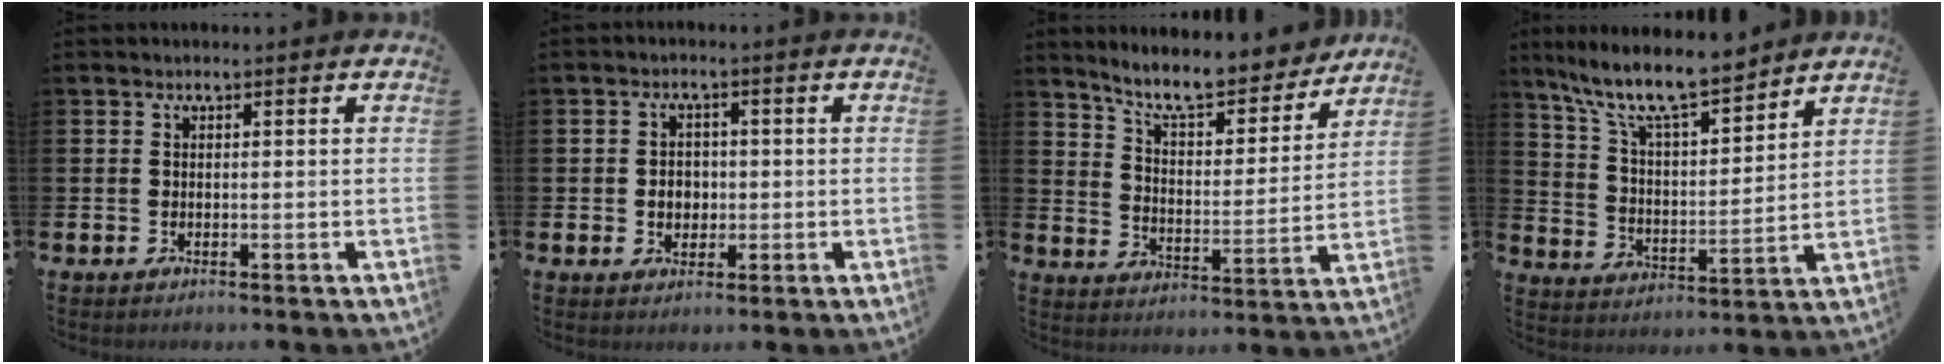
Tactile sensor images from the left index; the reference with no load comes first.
{"total": 2.8, "force": [-0.3, 2.4, 1.4], "torque": [-0.009, -0.002, -0.014]}
{"total": 9.3, "force": [8.6, 1.6, 3.2], "torque": [-0.081, -0.061, 0.147]}
{"total": 11.1, "force": [9.8, 2.0, 4.8], "torque": [-0.123, -0.057, 0.172]}